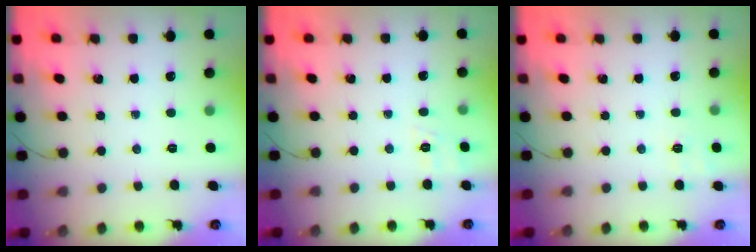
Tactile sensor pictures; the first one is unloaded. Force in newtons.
{"total": 7.9, "press": 7.7, "slide": 2.1}
{"total": 6.6, "press": 6.4, "slide": 1.8}